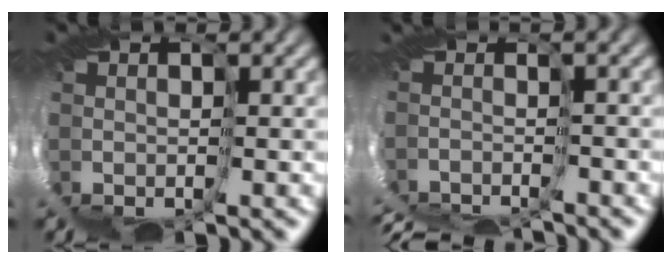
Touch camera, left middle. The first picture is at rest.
{"total": 7.2, "force": [-6.5, -2.1, -2.1], "torque": [0.027, -0.014, -0.074]}